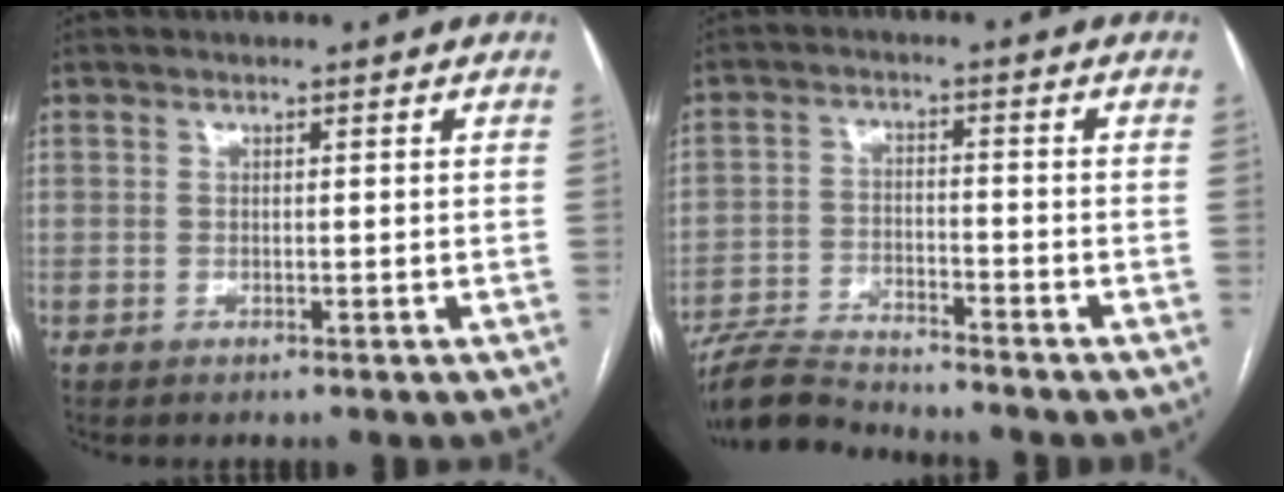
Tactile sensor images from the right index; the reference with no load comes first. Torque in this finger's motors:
{"motor_torque": [-0.47, -1.22, -0.03, -0.01]}